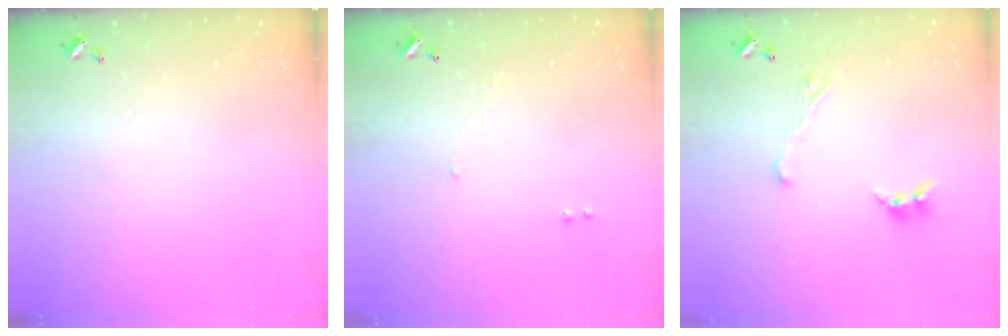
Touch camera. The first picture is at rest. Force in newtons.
{"total": 1.3, "press": 1.2, "slide": 0.5}
{"total": 2.8, "press": 2.8, "slide": 0.1}